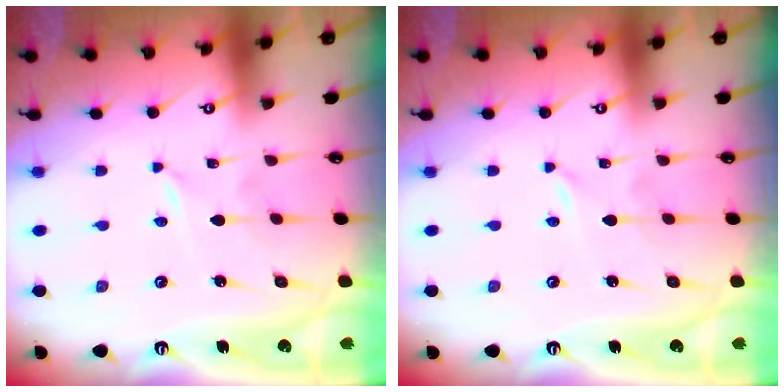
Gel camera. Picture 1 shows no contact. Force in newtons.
{"total": 0.0}